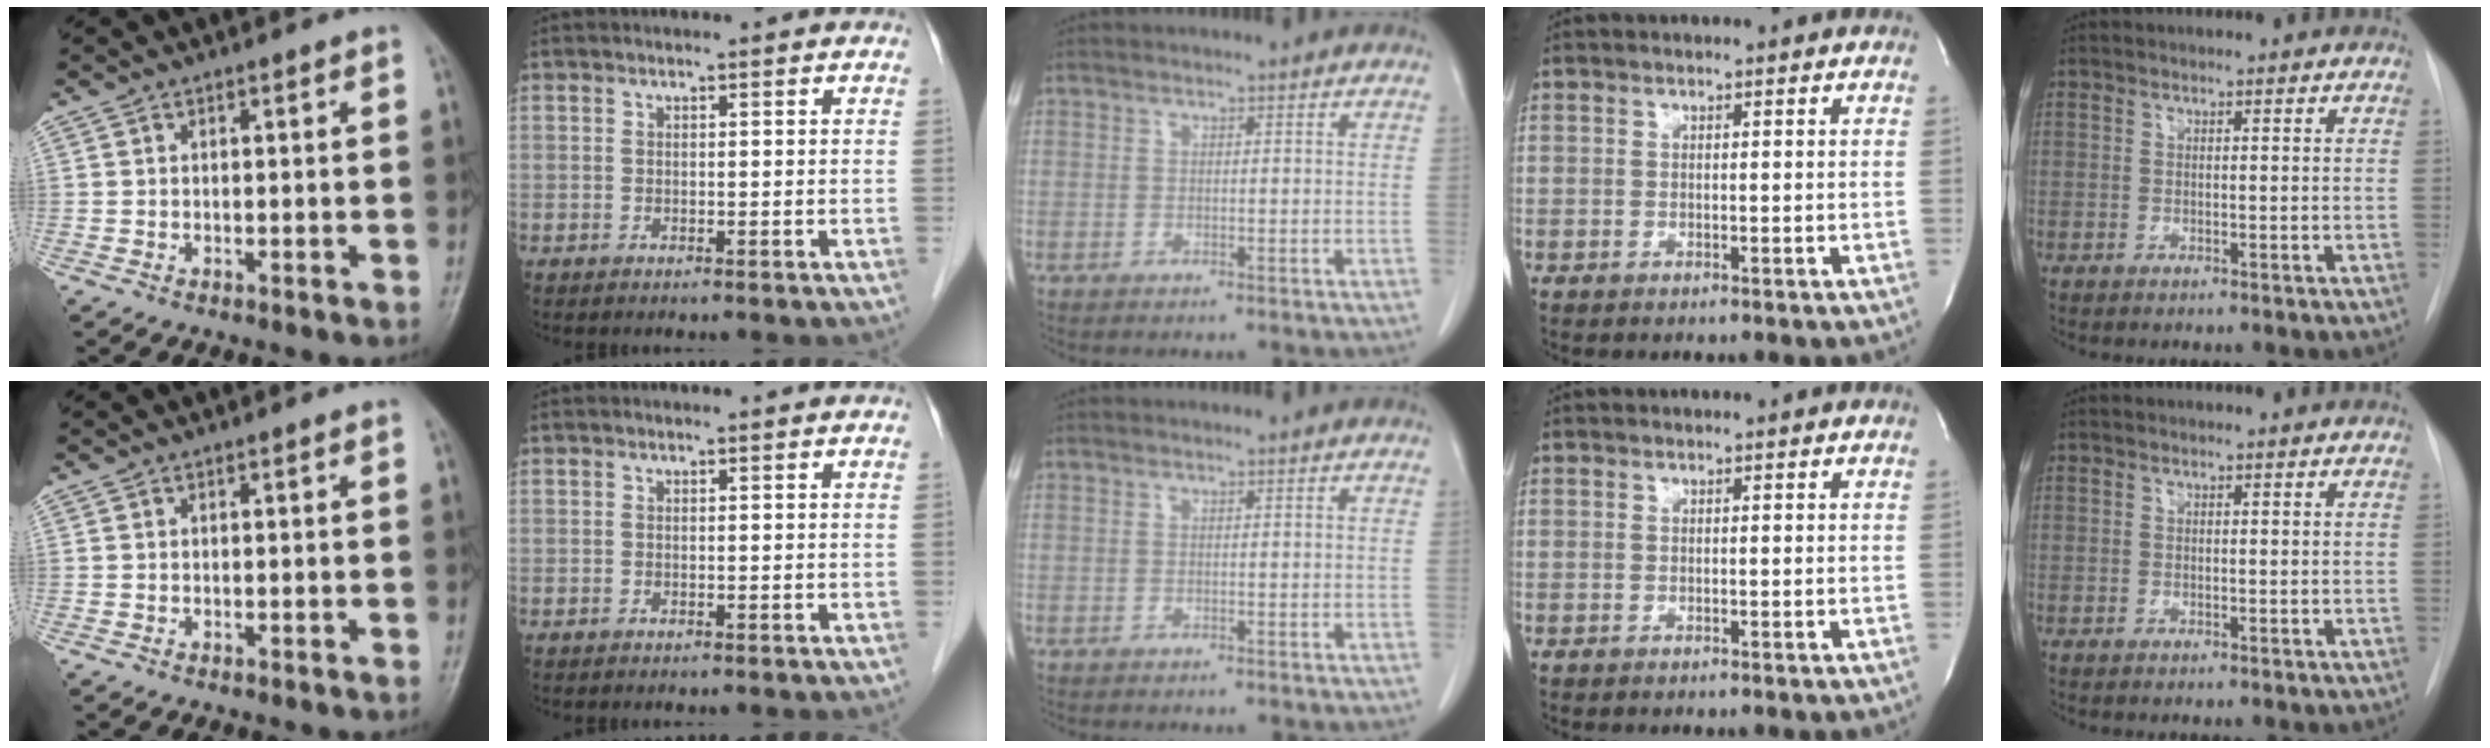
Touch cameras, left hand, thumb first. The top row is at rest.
{}